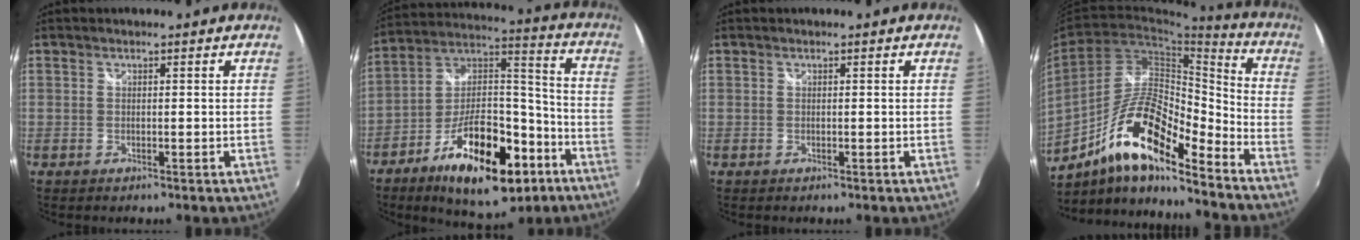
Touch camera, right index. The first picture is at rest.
{"total": 22.7, "force": [-11.7, 9.7, 16.9], "torque": [-0.279, 0.014, -0.176]}
{"total": 0.0}
{"total": 16.8, "force": [-10.6, 4.3, 12.4], "torque": [-0.227, 0.000, -0.201]}